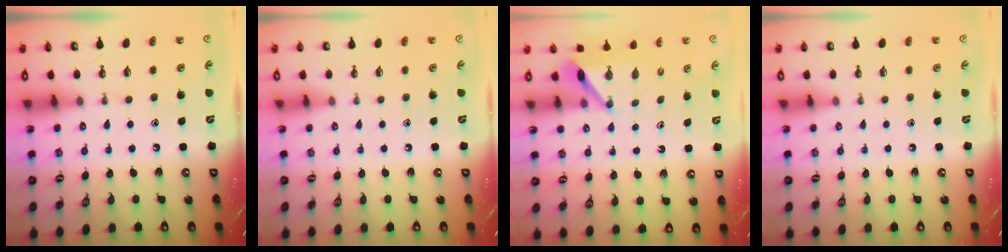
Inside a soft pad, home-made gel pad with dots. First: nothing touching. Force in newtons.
{"total": 0.0}
{"total": 6.1, "press": 6.1, "slide": 0.2}
{"total": 0.0}